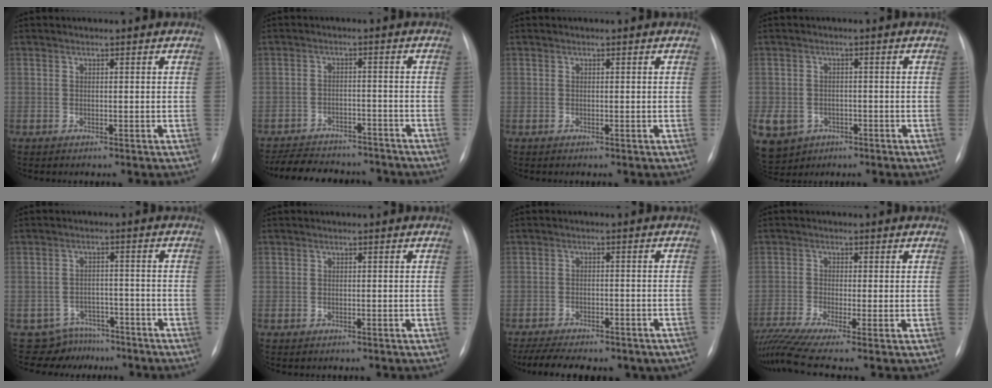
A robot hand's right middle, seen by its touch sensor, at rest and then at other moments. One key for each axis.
{"total": 14.0, "fx": -12.5, "fy": 4.6, "fz": 4.3, "tx": -0.080, "ty": 0.009, "tz": -0.168}
{"total": 0.0}
{"total": 13.8, "fx": -6.0, "fy": 11.3, "fz": 5.2, "tx": -0.160, "ty": 0.002, "tz": -0.079}
{"total": 7.0, "fx": -5.9, "fy": 3.6, "fz": -0.8, "tx": 0.018, "ty": 0.028, "tz": -0.082}
{"total": 0.5, "fx": -0.1, "fy": 0.5, "fz": 0.0, "tx": 0.005, "ty": 0.007, "tz": -0.006}
{"total": 15.9, "fx": -12.5, "fy": 6.0, "fz": 7.9, "tx": -0.161, "ty": -0.007, "tz": -0.161}
{"total": 9.1, "fx": -6.6, "fy": 0.2, "fz": 6.3, "tx": -0.127, "ty": -0.011, "tz": -0.117}